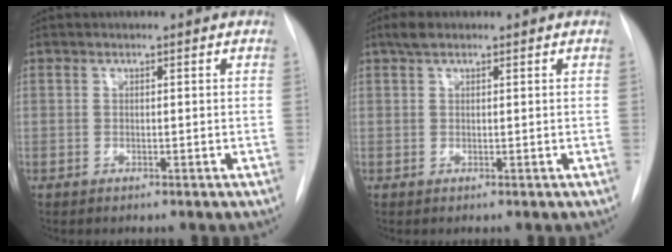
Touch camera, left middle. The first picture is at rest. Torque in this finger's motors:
{"motor_torque": [0.16, -0.12, -0.16, -0.01]}